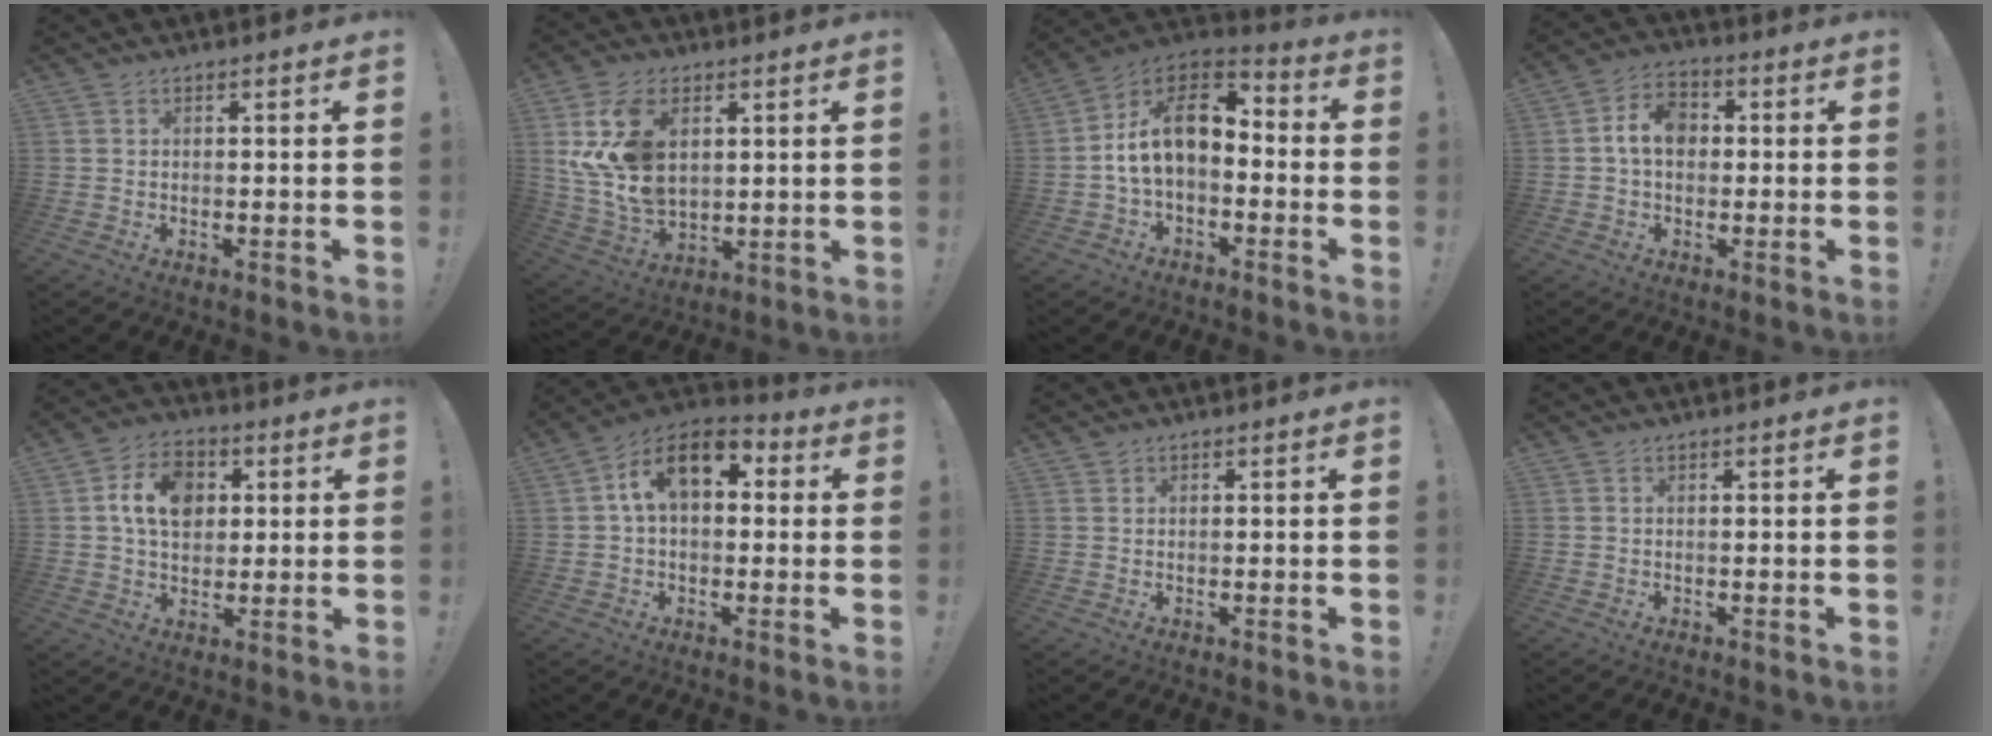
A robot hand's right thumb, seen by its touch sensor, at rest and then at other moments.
{"total": 16.1, "force": [5.3, 10.7, 10.9], "torque": [-0.223, -0.023, 0.099]}
{"total": 13.7, "force": [1.3, 8.2, 11.0], "torque": [-0.188, 0.004, 0.028]}
{"total": 8.5, "force": [0.6, 6.1, 5.8], "torque": [-0.090, 0.014, 0.014]}
{"total": 12.1, "force": [3.0, 9.0, 7.5], "torque": [-0.109, 0.006, 0.058]}
{"total": 12.4, "force": [4.0, 7.4, 9.2], "torque": [-0.146, 0.002, 0.072]}
{"total": 1.0, "force": [0.8, 0.5, -0.3], "torque": [0.005, 0.001, 0.016]}
{"total": 0.0}